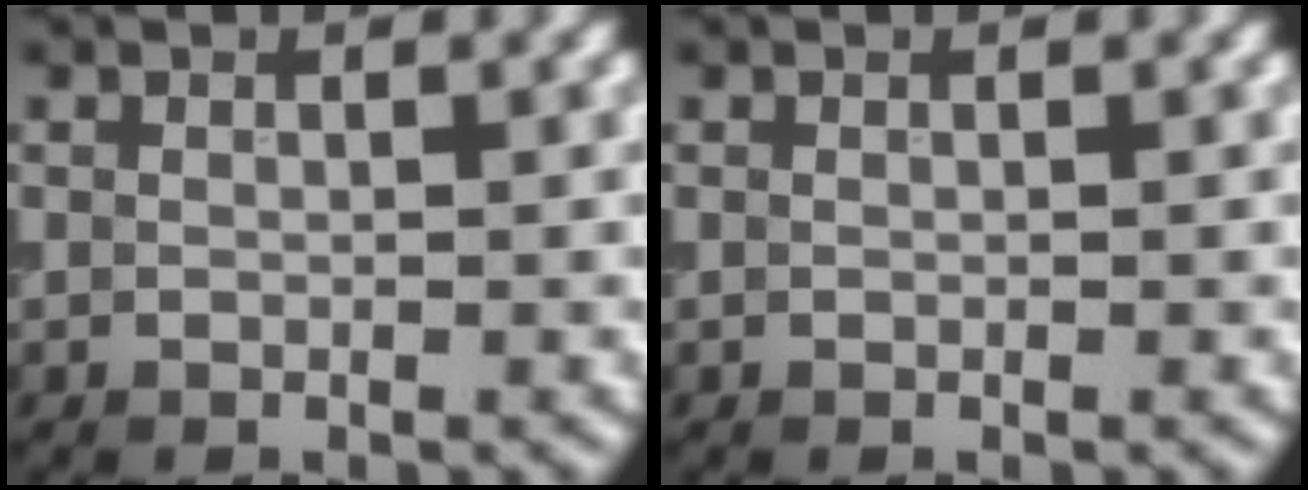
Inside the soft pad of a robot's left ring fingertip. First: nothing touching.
{"total": 0.0}